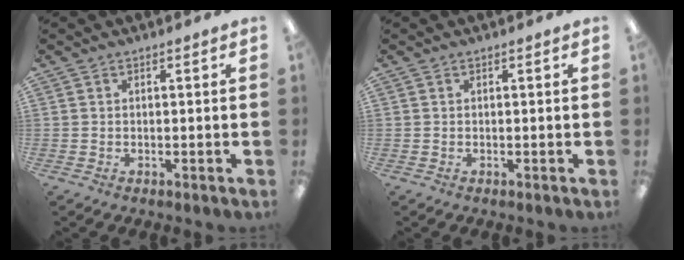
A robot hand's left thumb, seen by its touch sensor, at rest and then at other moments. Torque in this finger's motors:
{"motor_torque": [-0.02, -0.02, 0.20, 0.00, 0.00]}